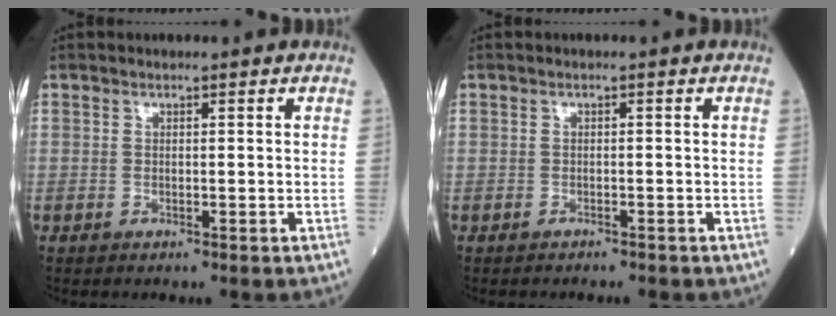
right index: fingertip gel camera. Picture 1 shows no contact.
{"total": 2.2, "force": [-1.9, 0.8, 0.7], "torque": [-0.016, -0.002, -0.019]}